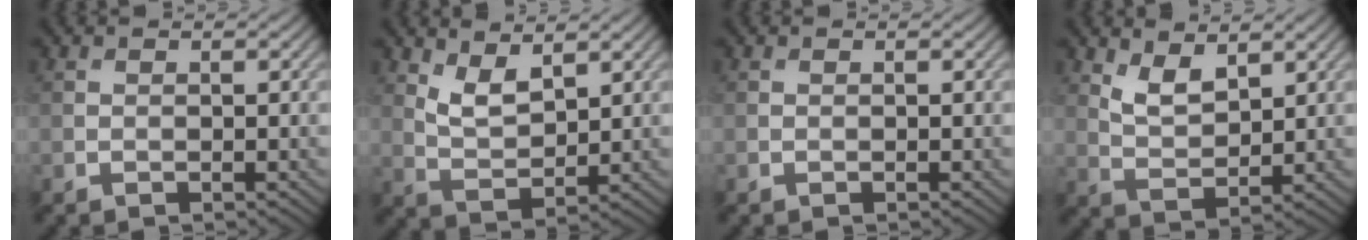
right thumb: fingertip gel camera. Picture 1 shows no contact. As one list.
[{"total": 4.5, "force": [2.8, 2.0, 2.9], "torque": [-0.069, -0.011, 0.060]}, {"total": 0.0}, {"total": 4.3, "force": [2.8, 1.9, 2.7], "torque": [-0.062, -0.011, 0.058]}]